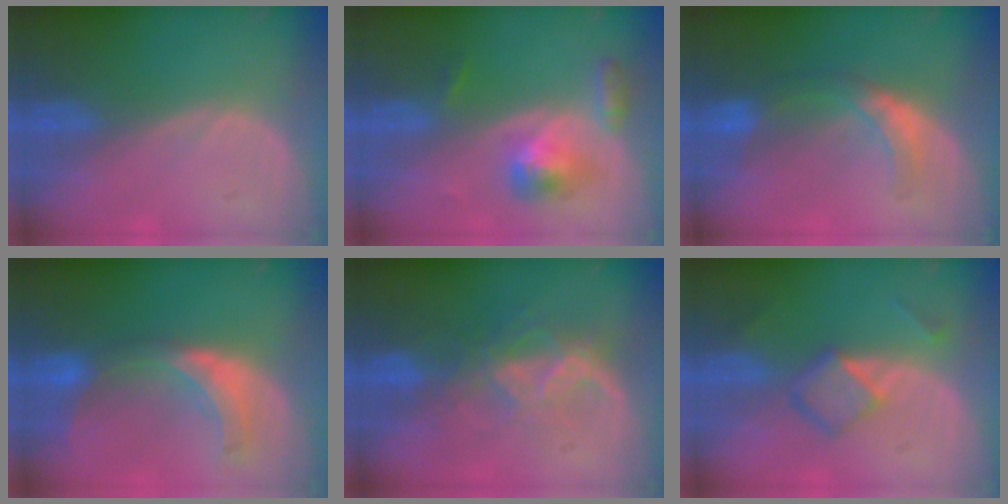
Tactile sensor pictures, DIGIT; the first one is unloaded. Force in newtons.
{"total": 5.2, "press": 4.9, "slide": 1.7}
{"total": 5.9, "press": 5.2, "slide": 2.8}
{"total": 7.7, "press": 6.9, "slide": 3.5}
{"total": 6.8, "press": 6.2, "slide": 2.8}
{"total": 4.9, "press": 4.6, "slide": 1.8}